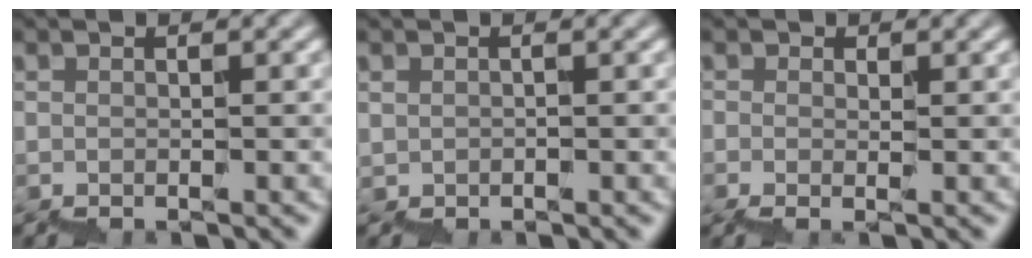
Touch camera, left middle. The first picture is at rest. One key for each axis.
{"total": 1.1, "fx": 0.1, "fy": -0.2, "fz": -1.1, "tx": 0.014, "ty": 0.000, "tz": 0.011}
{"total": 0.6, "fx": 0.6, "fy": 0.0, "fz": 0.2, "tx": -0.009, "ty": 0.003, "tz": 0.009}